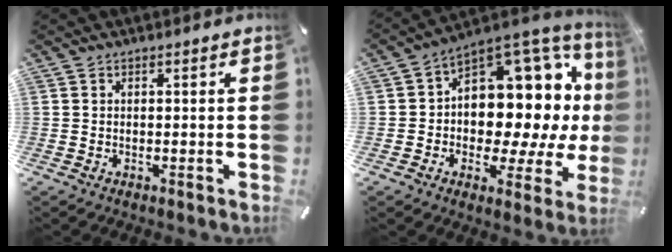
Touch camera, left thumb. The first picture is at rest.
{"total": 13.7, "force": [3.0, 10.1, 8.8], "torque": [-0.096, -0.067, 0.050]}